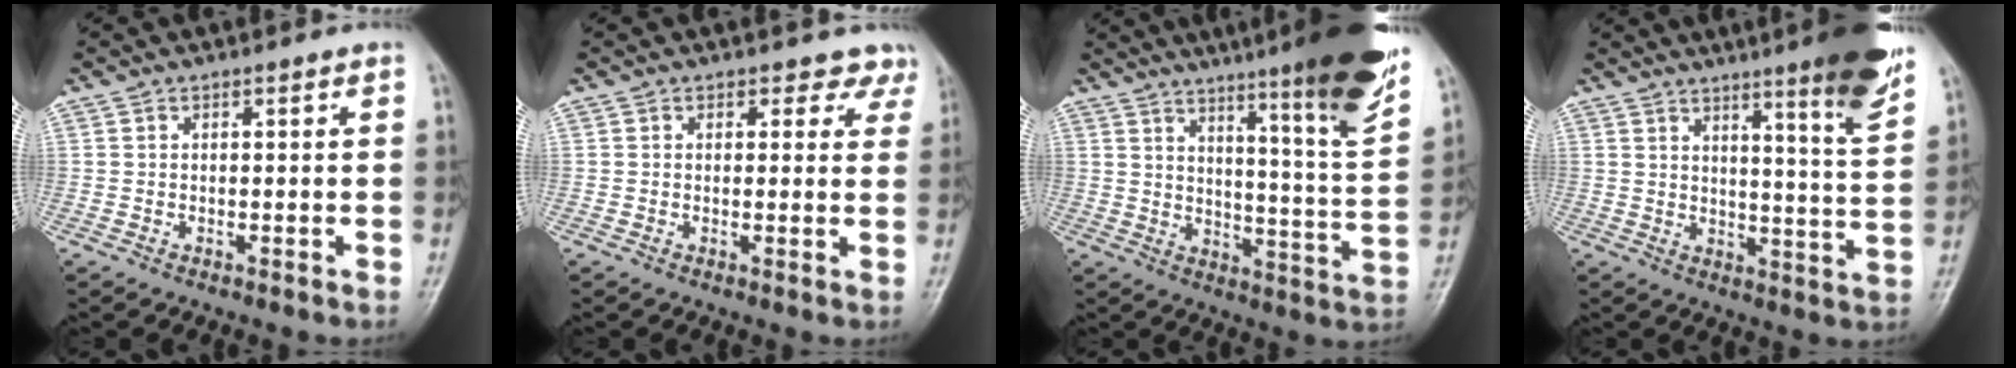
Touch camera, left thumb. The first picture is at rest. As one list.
[{"total": 3.7, "force": [2.9, 2.2, 0.1], "torque": [0.034, -0.016, 0.010]}, {"total": 21.0, "force": [14.3, 1.4, 15.3], "torque": [-0.194, -0.073, 0.197]}, {"total": 13.4, "force": [8.7, 0.9, 10.1], "torque": [-0.127, -0.055, 0.115]}]